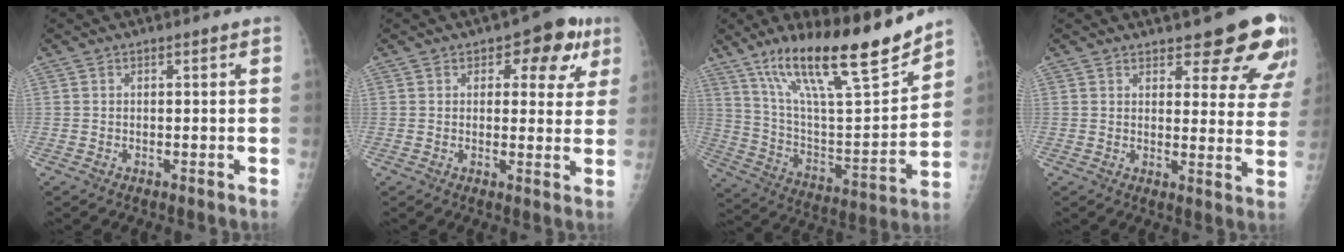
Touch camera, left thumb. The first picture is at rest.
{"total": 8.9, "force": [4.0, 5.3, 5.9], "torque": [-0.021, -0.007, 0.041]}
{"total": 24.5, "force": [17.6, 5.1, 16.3], "torque": [-0.249, -0.072, 0.306]}
{"total": 13.5, "force": [10.0, 4.7, 7.8], "torque": [-0.048, -0.058, 0.107]}